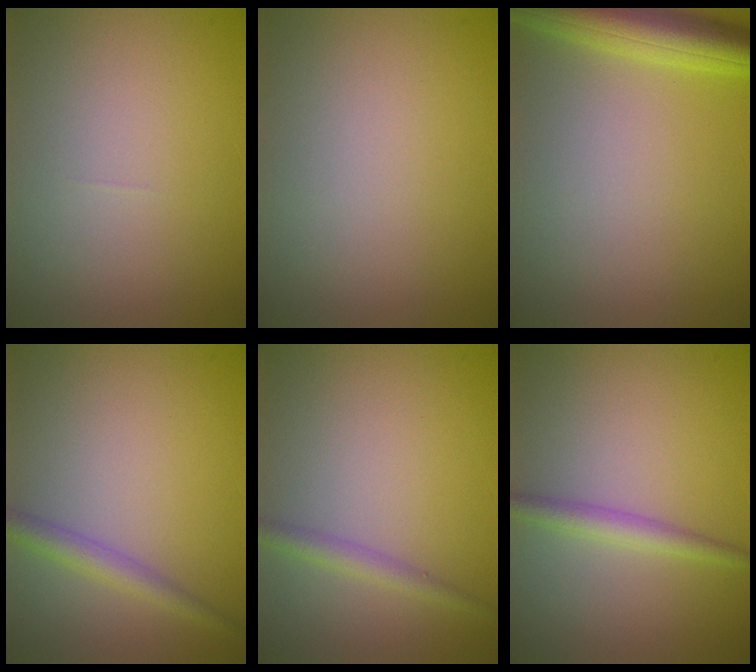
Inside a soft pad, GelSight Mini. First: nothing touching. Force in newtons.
{"total": 0.0}
{"total": 5.6, "press": 5.6, "slide": 0.3}
{"total": 2.2, "press": 2.2, "slide": 0.1}
{"total": 1.7, "press": 1.7, "slide": 0.1}
{"total": 2.1, "press": 2.1, "slide": 0.0}